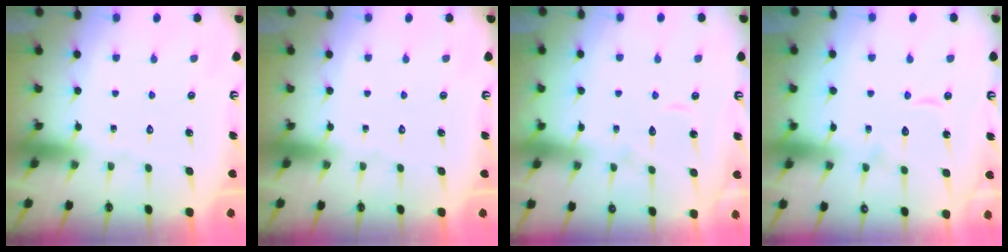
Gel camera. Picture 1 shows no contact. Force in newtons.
{"total": 0.0}
{"total": 6.1, "press": 6.0, "slide": 0.7}
{"total": 8.5, "press": 8.5, "slide": 0.7}